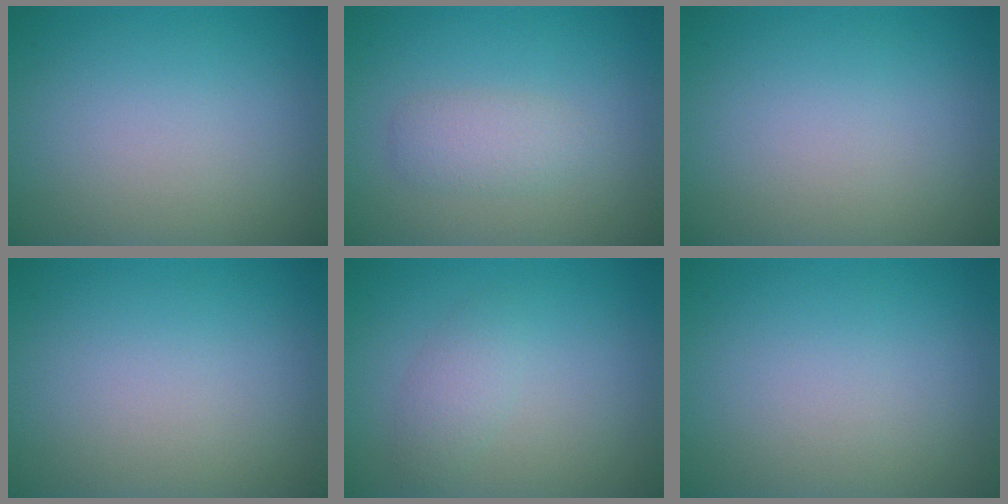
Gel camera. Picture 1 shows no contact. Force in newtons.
{"total": 2.0, "press": 2.0, "slide": 0.2}
{"total": 0.0}
{"total": 0.0}
{"total": 1.7, "press": 1.7, "slide": 0.1}
{"total": 0.0}